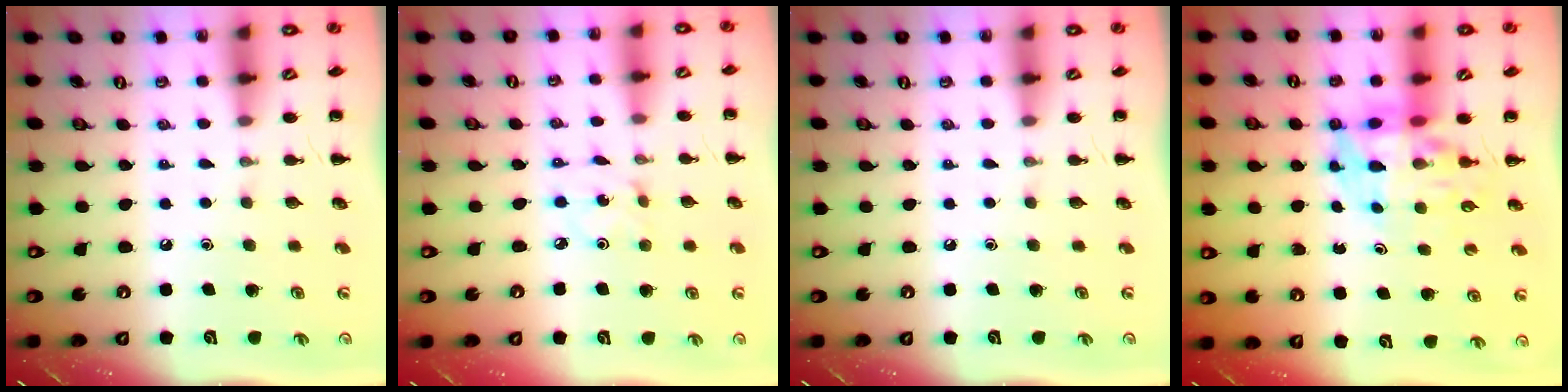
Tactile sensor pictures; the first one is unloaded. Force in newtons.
{"total": 1.0, "press": 1.0, "slide": 0.2}
{"total": 0.0}
{"total": 9.6, "press": 9.2, "slide": 2.7}